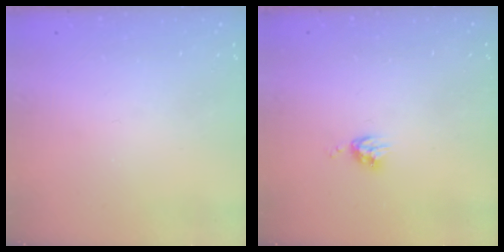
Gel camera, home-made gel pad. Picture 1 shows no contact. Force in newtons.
{"total": 4.2, "press": 4.1, "slide": 0.6}